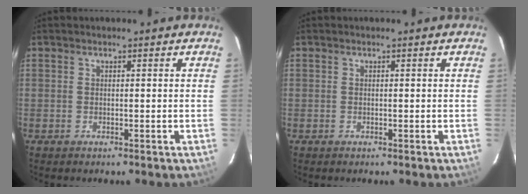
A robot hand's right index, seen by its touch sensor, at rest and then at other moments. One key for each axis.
{"total": 0.0}